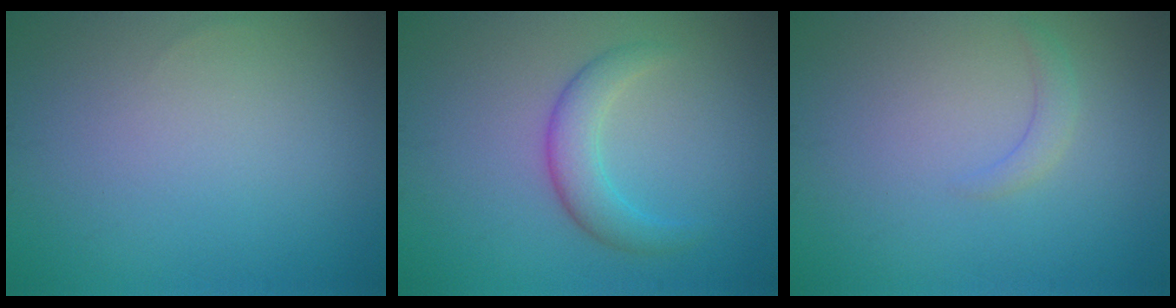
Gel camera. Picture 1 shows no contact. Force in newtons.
{"total": 3.1, "press": 3.1, "slide": 0.1}
{"total": 1.2, "press": 1.2, "slide": 0.2}